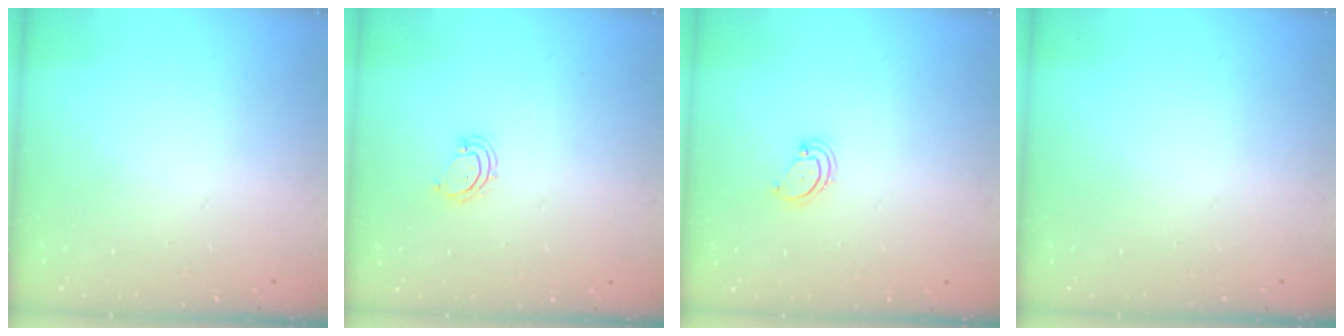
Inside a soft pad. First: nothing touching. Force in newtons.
{"total": 3.7, "press": 3.6, "slide": 0.5}
{"total": 3.0, "press": 3.0, "slide": 0.4}
{"total": 0.0}